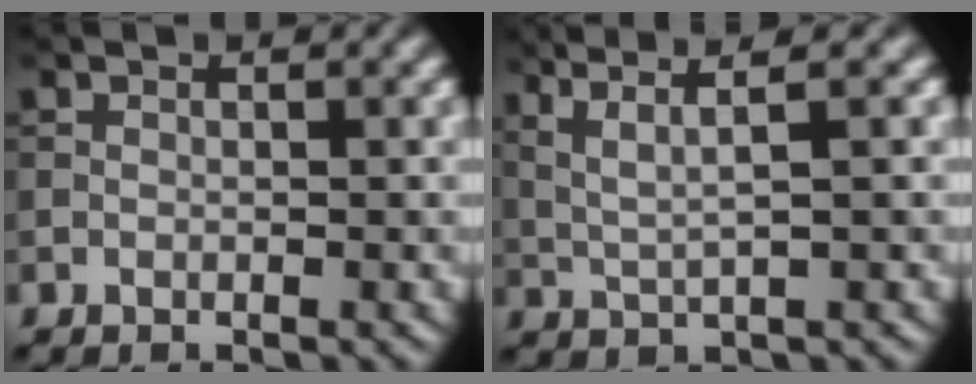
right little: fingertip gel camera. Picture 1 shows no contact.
{"total": 4.7, "force": [2.5, 0.9, 3.9], "torque": [-0.078, 0.009, 0.033]}